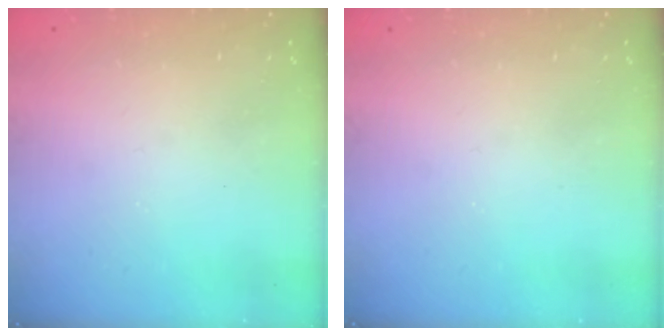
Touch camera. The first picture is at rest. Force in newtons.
{"total": 0.0}